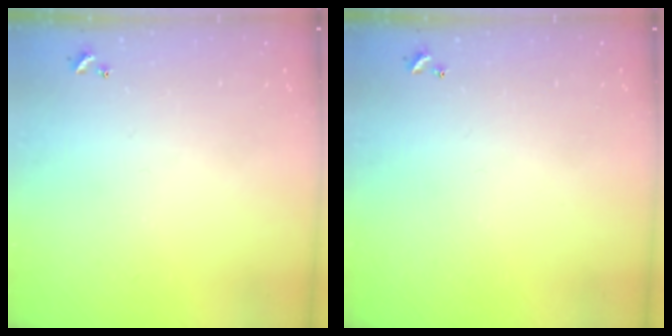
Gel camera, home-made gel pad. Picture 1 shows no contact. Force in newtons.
{"total": 0.0}